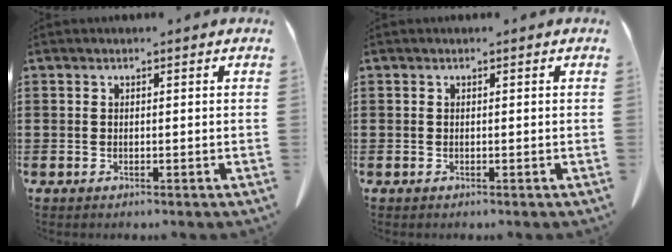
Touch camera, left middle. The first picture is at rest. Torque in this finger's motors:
{"motor_torque": [-0.36, -0.36, 0.04, 0.02]}